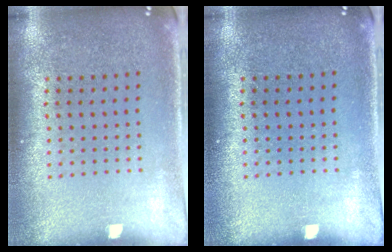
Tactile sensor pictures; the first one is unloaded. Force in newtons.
{"total": 0.0}